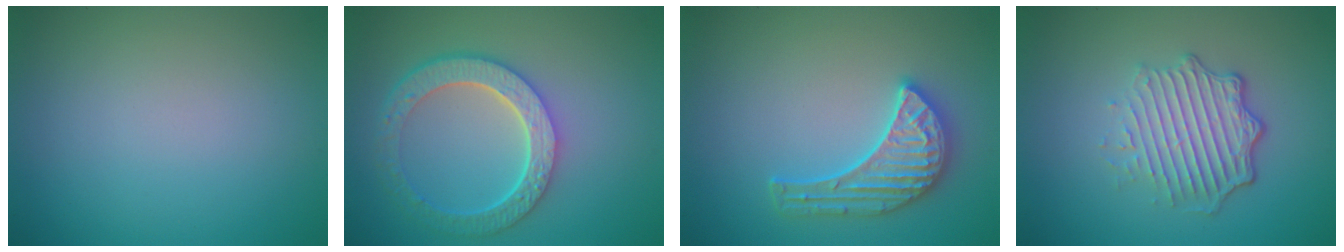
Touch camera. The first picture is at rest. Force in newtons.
{"total": 6.1, "press": 4.6, "slide": 3.9}
{"total": 4.2, "press": 3.9, "slide": 1.5}
{"total": 5.2, "press": 3.5, "slide": 3.8}